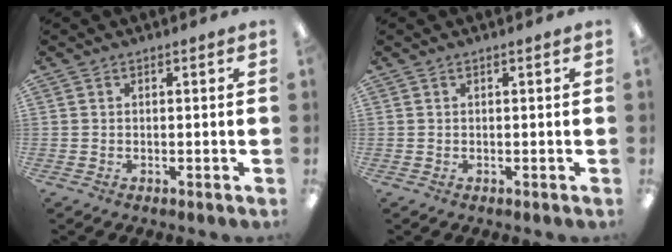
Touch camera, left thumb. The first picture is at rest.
{"total": 0.0}